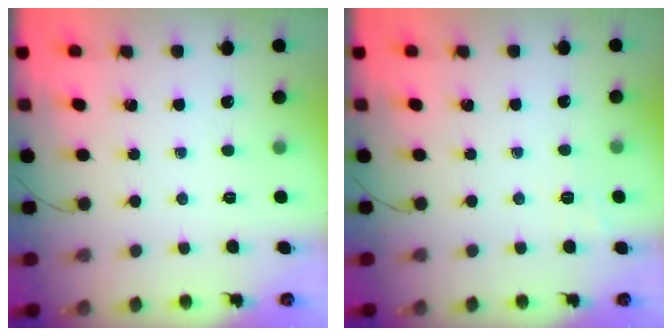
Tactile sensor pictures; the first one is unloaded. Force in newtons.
{"total": 2.2, "press": 0.9, "slide": 2.0}